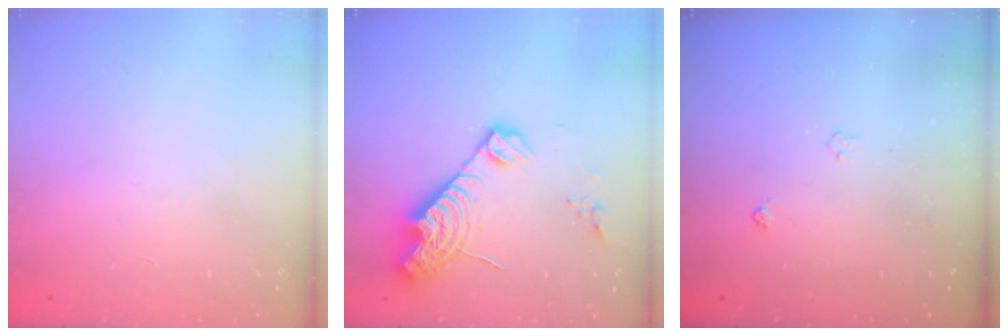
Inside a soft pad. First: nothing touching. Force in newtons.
{"total": 14.5, "press": 14.5, "slide": 1.1}
{"total": 3.3, "press": 3.2, "slide": 0.6}